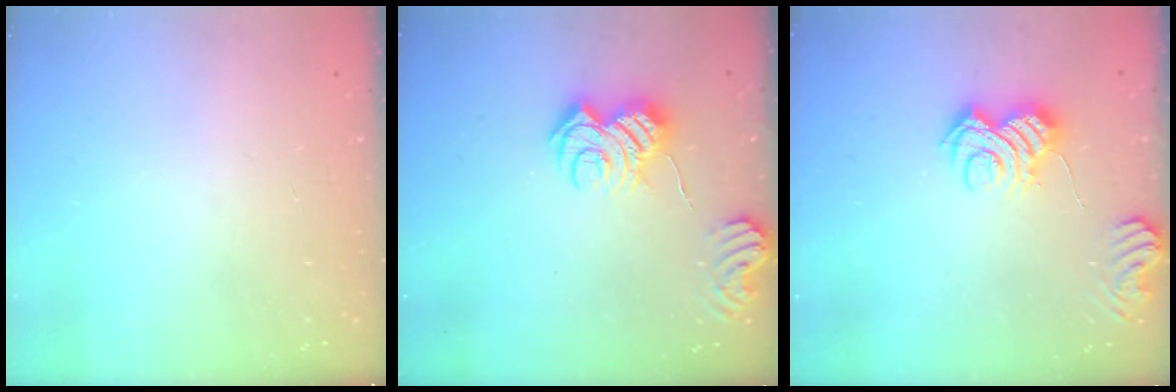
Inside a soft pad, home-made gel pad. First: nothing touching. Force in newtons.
{"total": 9.7, "press": 9.7, "slide": 0.7}
{"total": 7.3, "press": 7.2, "slide": 0.6}